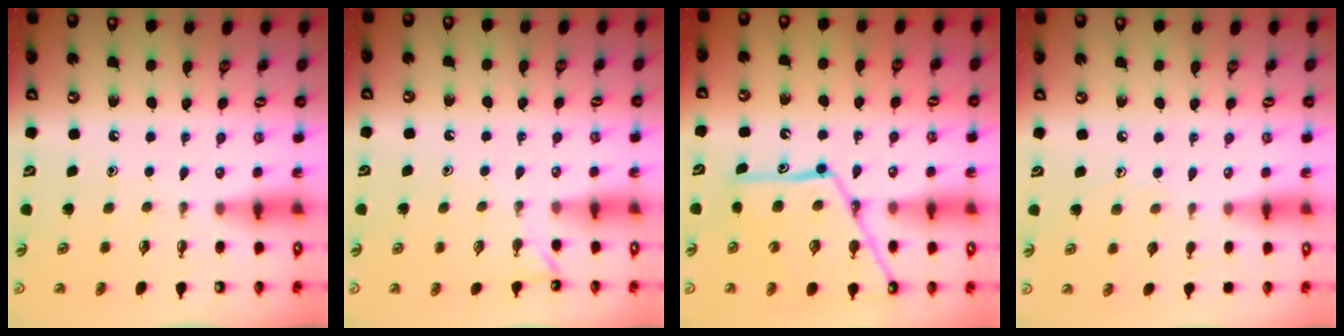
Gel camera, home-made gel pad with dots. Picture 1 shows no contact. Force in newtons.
{"total": 2.2, "press": 2.2, "slide": 0.3}
{"total": 16.8, "press": 16.8, "slide": 1.4}
{"total": 5.7, "press": 5.6, "slide": 0.6}